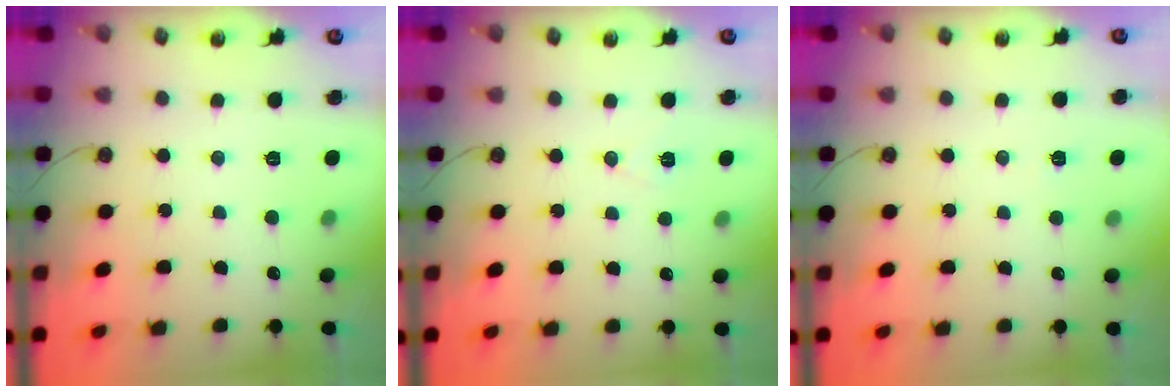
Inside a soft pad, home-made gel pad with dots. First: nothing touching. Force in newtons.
{"total": 6.0, "press": 3.8, "slide": 4.6}
{"total": 3.9, "press": 2.1, "slide": 3.3}